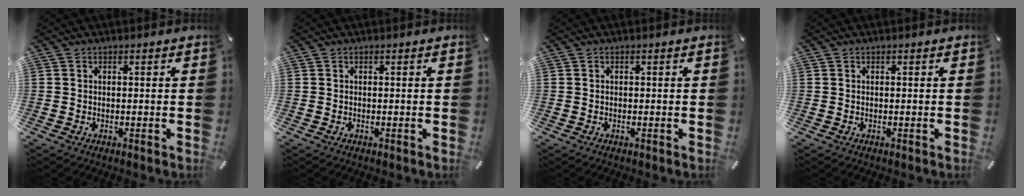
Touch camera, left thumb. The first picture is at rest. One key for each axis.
{"total": 0.0}
{"total": 0.0}
{"total": 0.0}